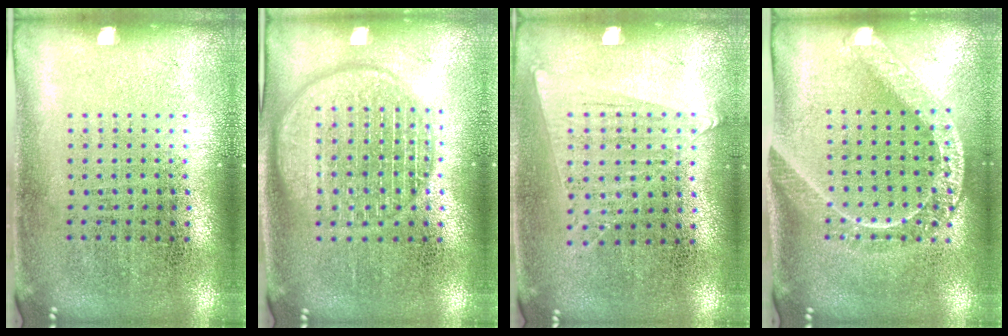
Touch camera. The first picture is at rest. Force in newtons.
{"total": 3.1, "press": 3.1, "slide": 0.3}
{"total": 1.0, "press": 0.9, "slide": 0.4}
{"total": 1.9, "press": 1.7, "slide": 0.9}